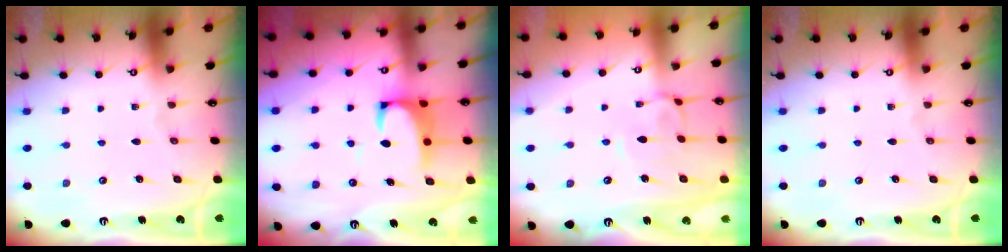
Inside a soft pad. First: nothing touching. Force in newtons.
{"total": 3.0, "press": 2.8, "slide": 1.1}
{"total": 2.4, "press": 2.4, "slide": 0.6}
{"total": 0.0}